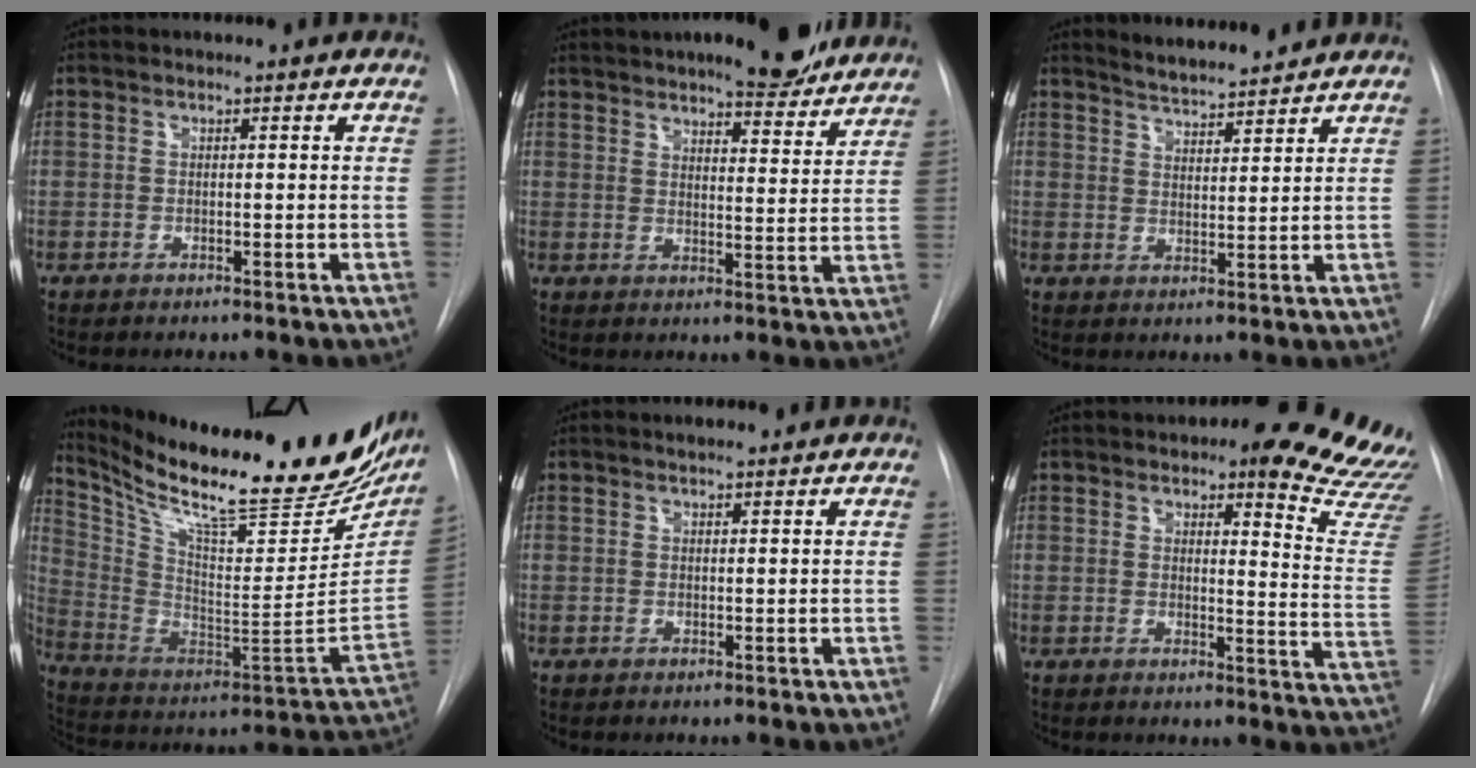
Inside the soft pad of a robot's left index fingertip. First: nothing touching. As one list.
[{"total": 15.3, "force": [13.1, 3.0, 7.2], "torque": [-0.101, 0.000, 0.177]}, {"total": 6.9, "force": [6.7, 0.4, 1.6], "torque": [-0.035, 0.008, 0.109]}, {"total": 31.1, "force": [25.4, 5.7, 17.0], "torque": [-0.284, -0.062, 0.367]}, {"total": 1.7, "force": [1.6, 0.2, 0.6], "torque": [-0.014, 0.009, 0.027]}, {"total": 16.3, "force": [14.2, 2.8, 7.6], "torque": [-0.062, -0.094, 0.136]}]